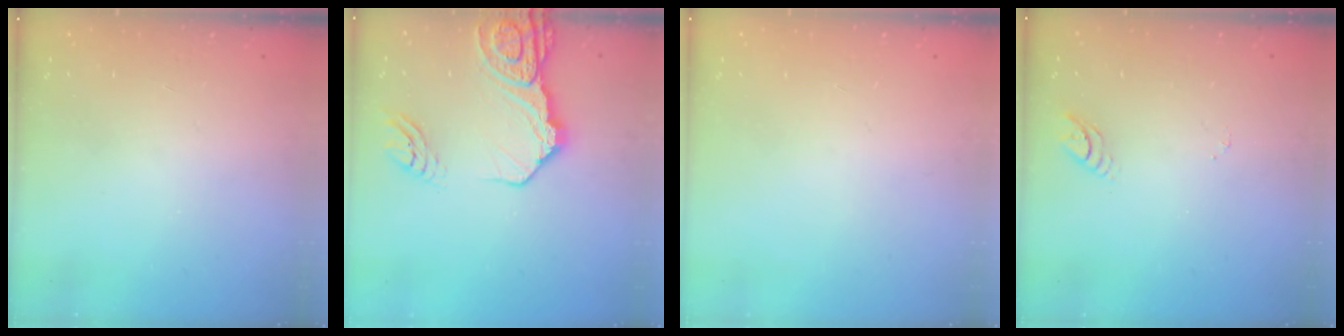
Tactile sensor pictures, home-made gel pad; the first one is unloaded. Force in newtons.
{"total": 16.7, "press": 16.6, "slide": 1.9}
{"total": 0.0}
{"total": 3.0, "press": 3.0, "slide": 0.3}